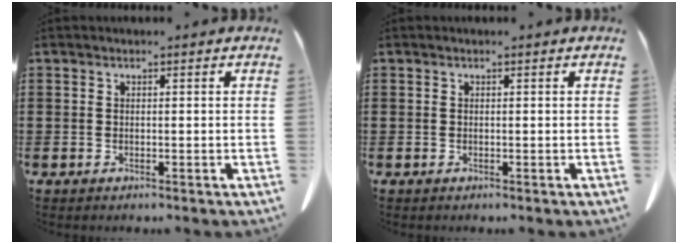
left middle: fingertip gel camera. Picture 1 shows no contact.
{"total": 0.0}